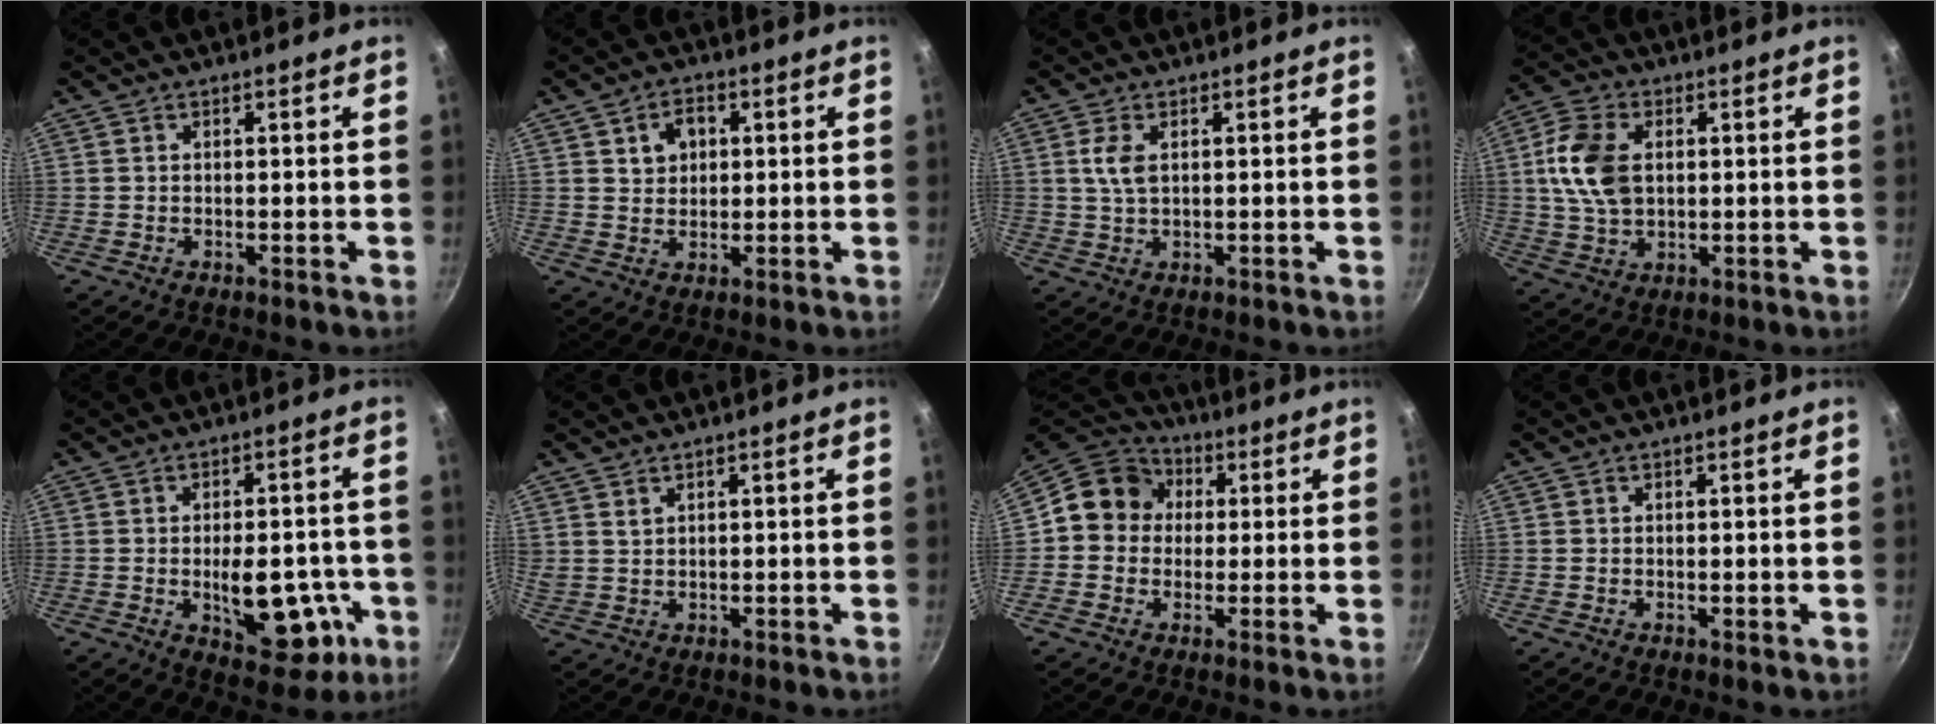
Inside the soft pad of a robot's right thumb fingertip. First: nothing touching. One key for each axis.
{"total": 5.1, "fx": 1.6, "fy": 4.0, "fz": 2.8, "tx": -0.023, "ty": 0.003, "tz": 0.027}
{"total": 4.0, "fx": 1.0, "fy": 2.2, "fz": 3.2, "tx": -0.064, "ty": -0.001, "tz": 0.019}
{"total": 11.3, "fx": 1.7, "fy": 7.4, "fz": 8.3, "tx": -0.148, "ty": 0.005, "tz": 0.029}
{"total": 14.1, "fx": -3.4, "fy": 7.4, "fz": 11.5, "tx": -0.120, "ty": 0.007, "tz": -0.034}
{"total": 1.7, "fx": 1.2, "fy": 0.9, "fz": 0.8, "tx": -0.011, "ty": -0.003, "tz": 0.027}
{"total": 10.6, "fx": 1.2, "fy": 9.6, "fz": 4.2, "tx": -0.036, "ty": 0.023, "tz": -0.003}
{"total": 0.0}